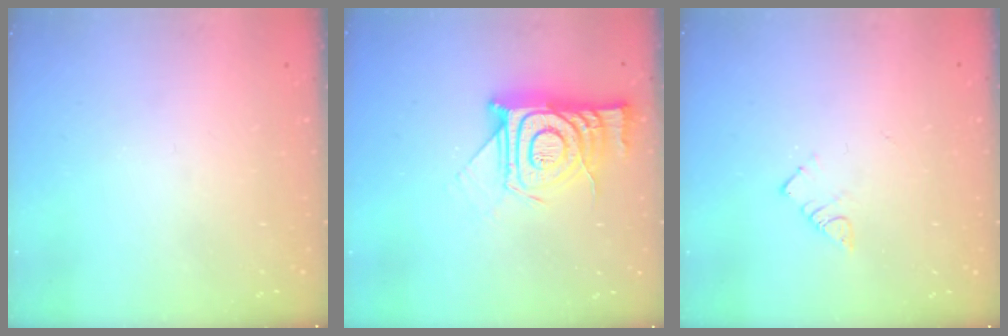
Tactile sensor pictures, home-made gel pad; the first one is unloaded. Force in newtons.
{"total": 15.2, "press": 15.1, "slide": 1.1}
{"total": 3.9, "press": 3.9, "slide": 0.2}